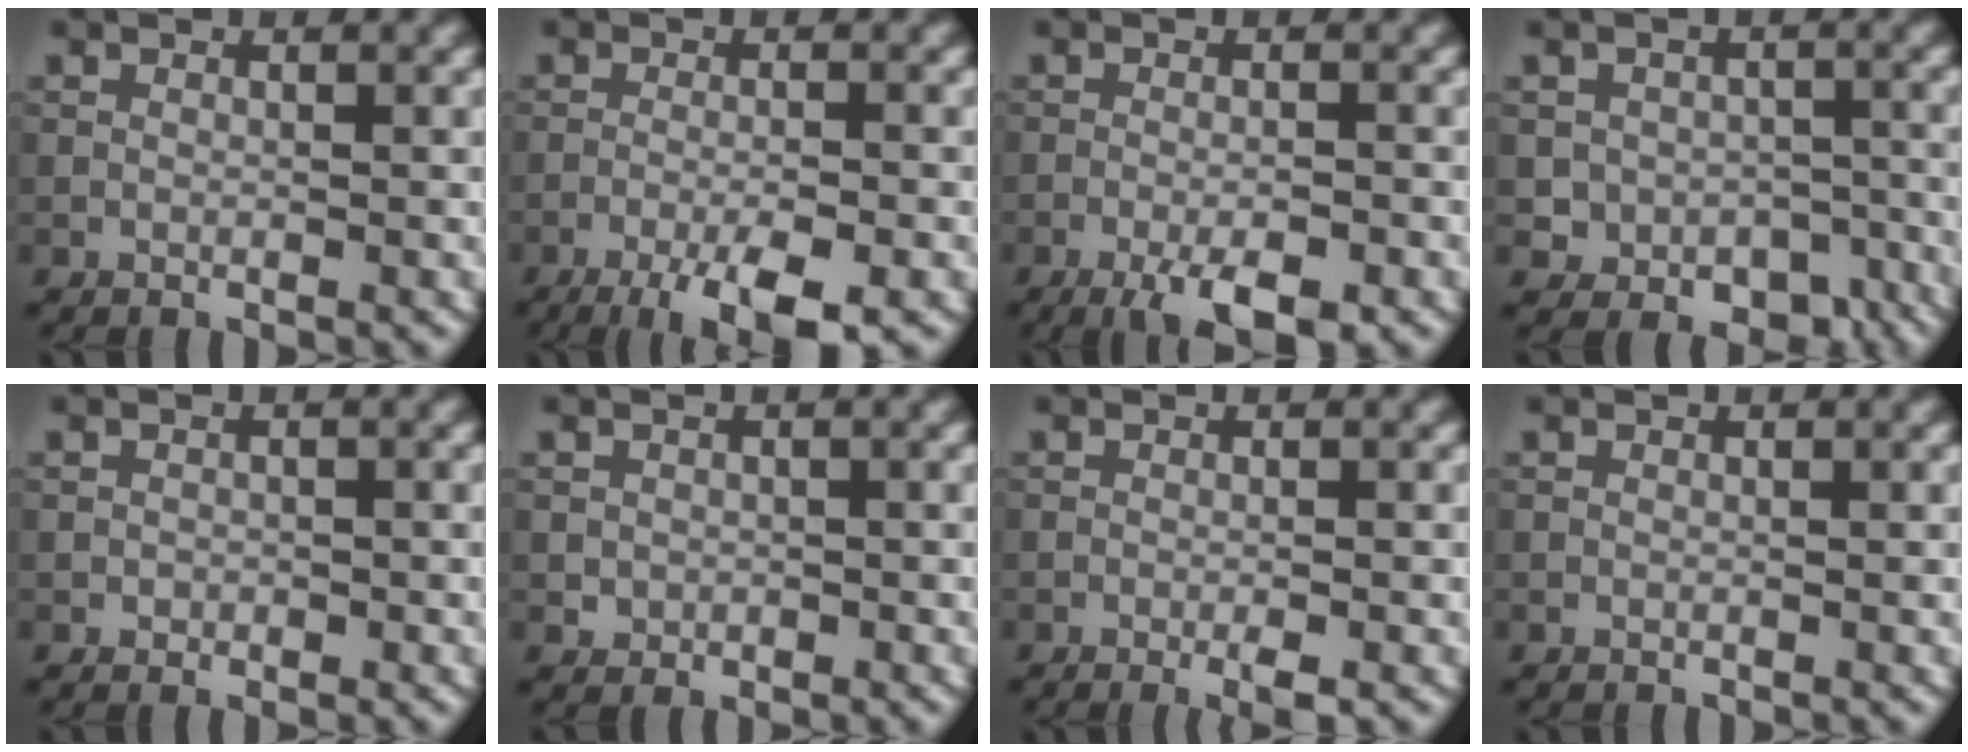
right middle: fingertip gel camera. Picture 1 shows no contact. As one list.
[{"total": 6.4, "force": [-4.1, 1.4, 4.8], "torque": [-0.077, -0.016, -0.063]}, {"total": 5.1, "force": [-3.1, 1.3, 3.8], "torque": [-0.064, -0.004, -0.048]}, {"total": 5.2, "force": [-2.3, 4.1, 2.1], "torque": [-0.018, -0.007, -0.027]}, {"total": 0.8, "force": [-0.1, 0.7, 0.4], "torque": [-0.004, -0.004, -0.004]}, {"total": 1.1, "force": [-0.1, 1.1, 0.2], "torque": [0.002, -0.005, -0.002]}, {"total": 1.5, "force": [-0.7, 0.2, 1.4], "torque": [-0.019, -0.005, -0.010]}, {"total": 0.0}]